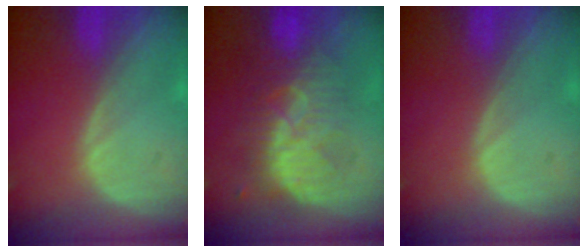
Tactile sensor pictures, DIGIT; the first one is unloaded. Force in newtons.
{"total": 8.5, "press": 8.4, "slide": 1.3}
{"total": 0.0}